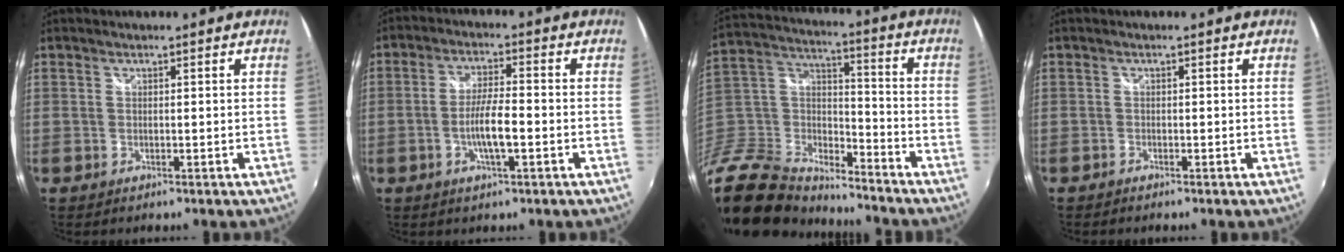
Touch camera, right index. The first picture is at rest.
{"total": 6.2, "force": [-2.0, 1.0, 5.8], "torque": [-0.110, -0.002, -0.036]}
{"total": 21.8, "force": [-17.3, 10.1, 8.7], "torque": [-0.227, 0.018, -0.318]}
{"total": 0.8, "force": [-0.7, 0.2, 0.1], "torque": [-0.006, -0.002, -0.016]}